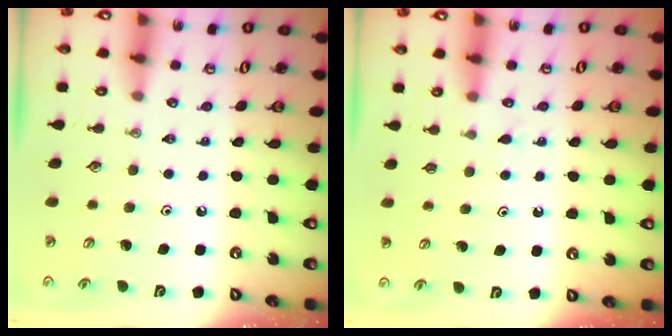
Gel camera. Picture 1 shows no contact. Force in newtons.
{"total": 6.4, "press": 6.4, "slide": 0.1}